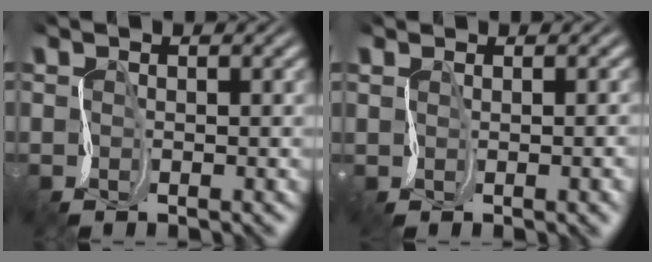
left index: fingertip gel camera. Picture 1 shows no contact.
{"total": 3.9, "force": [-0.2, 1.8, 3.4], "torque": [-0.016, 0.008, 0.005]}